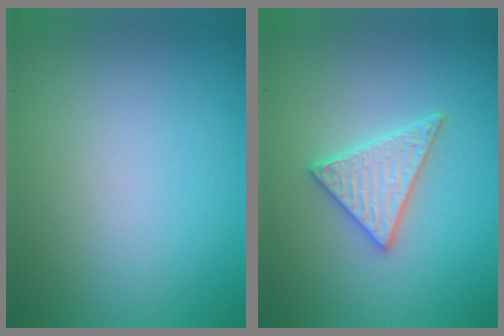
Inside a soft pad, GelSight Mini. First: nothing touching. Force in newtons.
{"total": 3.0, "press": 3.0, "slide": 0.5}